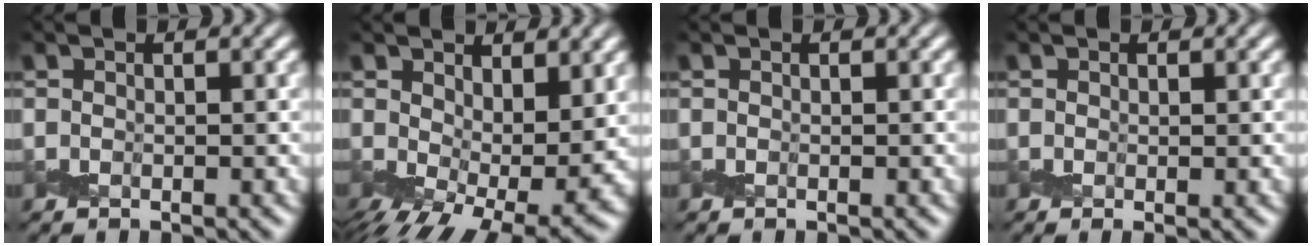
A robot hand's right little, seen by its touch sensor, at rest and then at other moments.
{"total": 11.2, "force": [1.3, 5.9, 9.4], "torque": [-0.147, -0.036, 0.047]}
{"total": 0.0}
{"total": 0.6, "force": [0.2, 0.3, 0.5], "torque": [-0.011, -0.004, 0.005]}